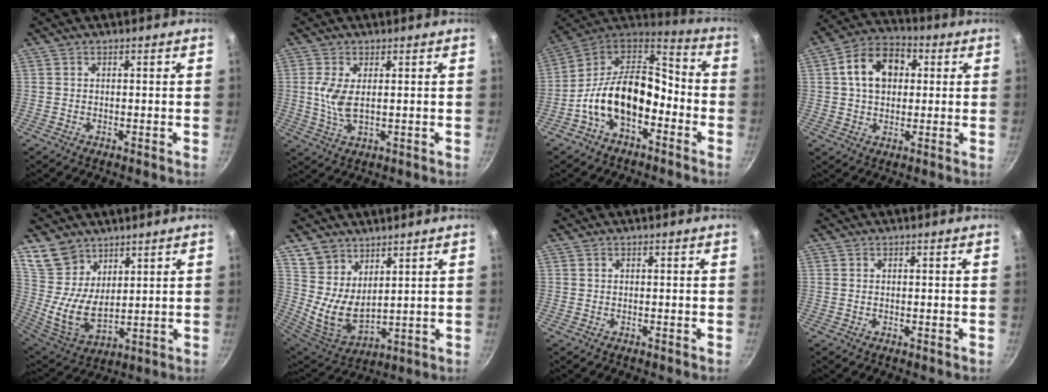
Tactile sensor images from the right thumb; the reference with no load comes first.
{"total": 5.7, "force": [0.8, 2.5, 5.0], "torque": [-0.108, -0.004, 0.019]}
{"total": 17.9, "force": [-5.2, 11.1, 13.0], "torque": [-0.203, 0.066, -0.109]}
{"total": 12.1, "force": [2.6, 8.8, 7.9], "torque": [-0.104, 0.018, 0.028]}
{"total": 11.5, "force": [7.1, 7.4, 5.2], "torque": [-0.078, -0.046, 0.153]}
{"total": 9.9, "force": [5.8, 6.3, 5.0], "torque": [-0.082, -0.038, 0.127]}
{"total": 0.0}
{"total": 0.0}